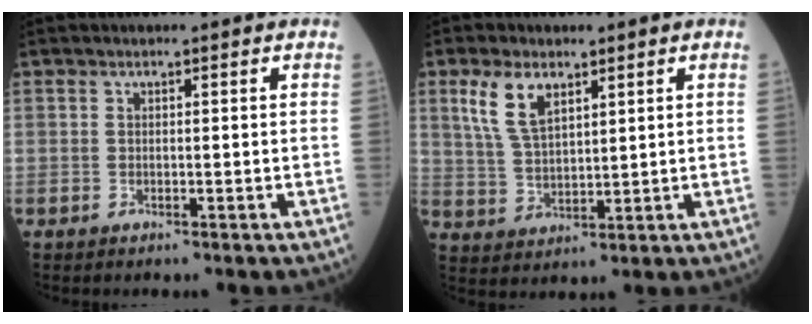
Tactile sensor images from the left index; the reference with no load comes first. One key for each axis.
{"total": 6.8, "fx": 3.6, "fy": 3.1, "fz": 4.8, "tx": -0.110, "ty": 0.011, "tz": 0.083}